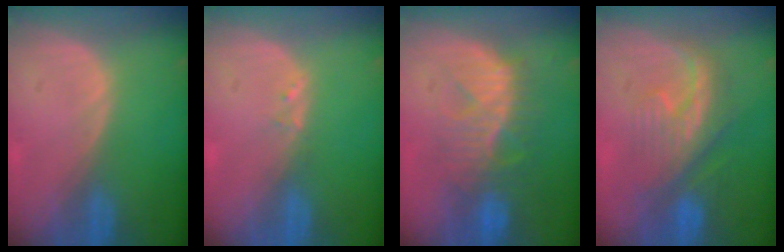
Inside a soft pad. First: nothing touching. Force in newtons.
{"total": 1.0, "press": 1.0, "slide": 0.2}
{"total": 9.3, "press": 8.8, "slide": 3.0}
{"total": 8.0, "press": 7.9, "slide": 1.1}